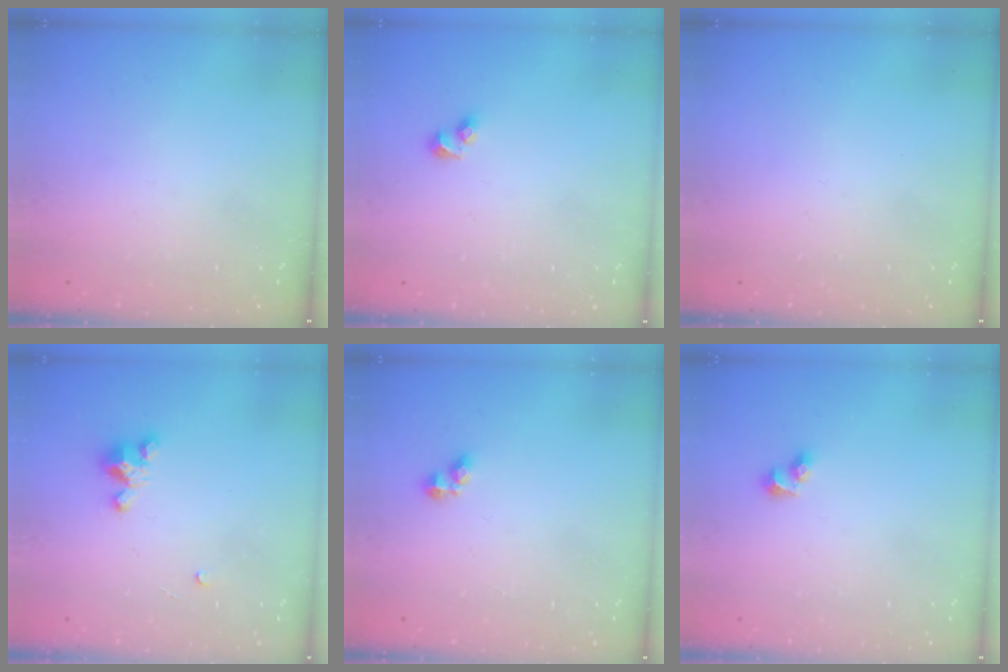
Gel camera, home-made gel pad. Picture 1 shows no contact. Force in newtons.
{"total": 2.4, "press": 2.2, "slide": 0.9}
{"total": 0.0}
{"total": 3.6, "press": 3.6, "slide": 0.2}
{"total": 3.1, "press": 3.0, "slide": 0.4}
{"total": 3.7, "press": 3.3, "slide": 1.5}